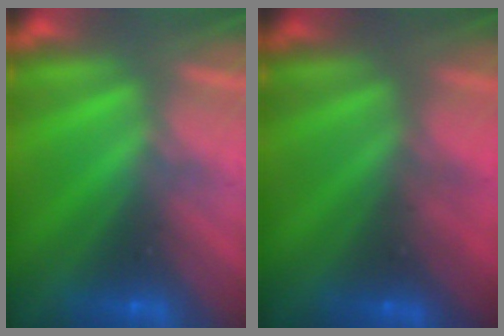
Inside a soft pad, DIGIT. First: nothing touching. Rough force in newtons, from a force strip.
{"total": 2.1}